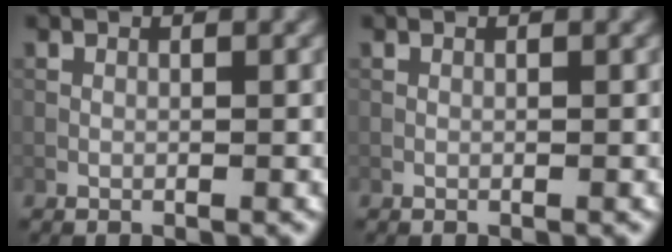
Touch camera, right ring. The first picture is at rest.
{"total": 0.0}